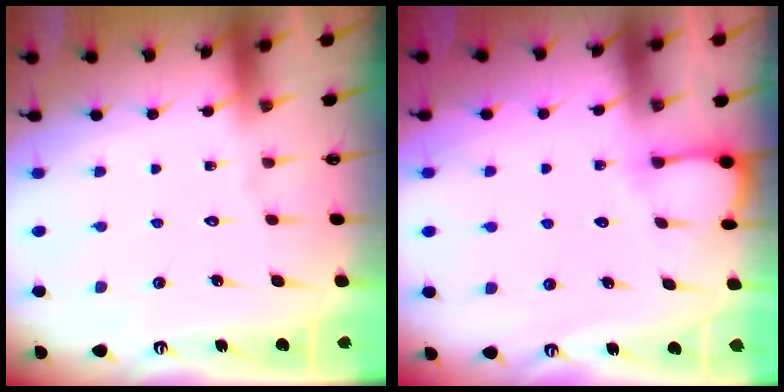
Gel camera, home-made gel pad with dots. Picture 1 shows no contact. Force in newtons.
{"total": 3.3, "press": 3.2, "slide": 0.3}